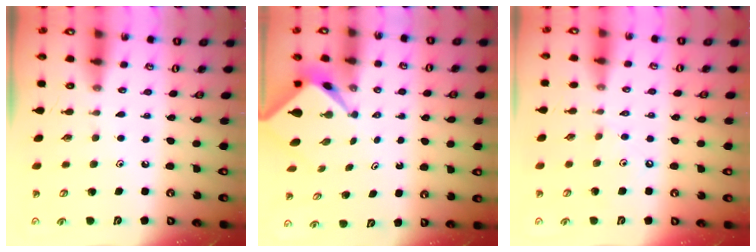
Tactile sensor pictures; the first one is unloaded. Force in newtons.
{"total": 2.5, "press": 2.5, "slide": 0.1}
{"total": 2.1, "press": 2.1, "slide": 0.4}